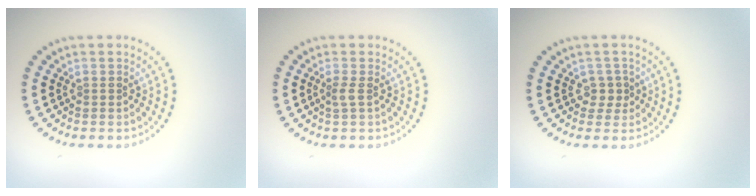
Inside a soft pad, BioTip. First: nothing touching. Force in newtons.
{"total": 0.9, "press": 0.6, "slide": 0.8}
{"total": 1.6, "press": 1.3, "slide": 1.0}